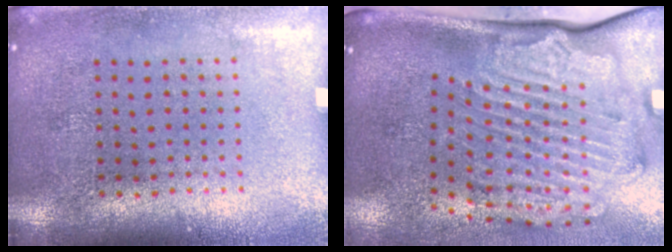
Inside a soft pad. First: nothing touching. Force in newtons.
{"total": 2.8, "press": 2.3, "slide": 1.7}